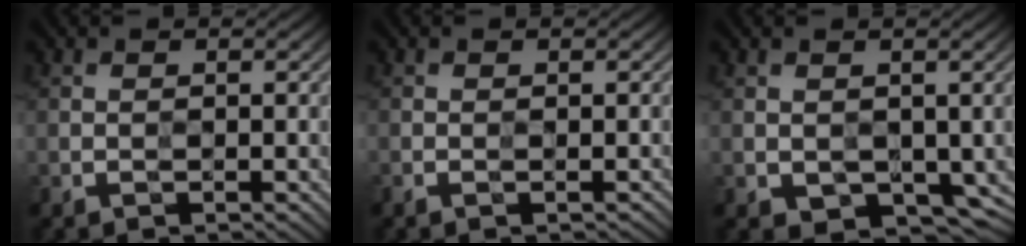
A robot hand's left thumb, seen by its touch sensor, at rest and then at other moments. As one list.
[{"total": 0.7, "force": [-0.5, 0.2, 0.5], "torque": [-0.010, -0.003, -0.007]}, {"total": 4.5, "force": [-0.4, 3.1, 3.2], "torque": [-0.066, -0.022, 0.002]}]